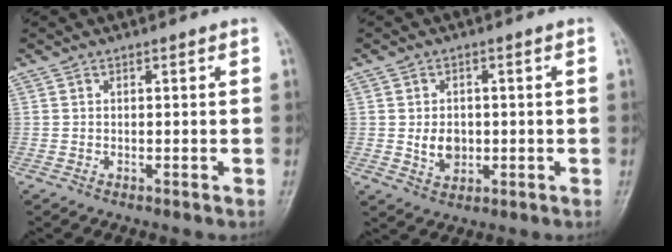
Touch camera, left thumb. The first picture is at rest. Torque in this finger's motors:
{"motor_torque": [-0.05, 0.06, 0.29, 0.11, 0.00]}